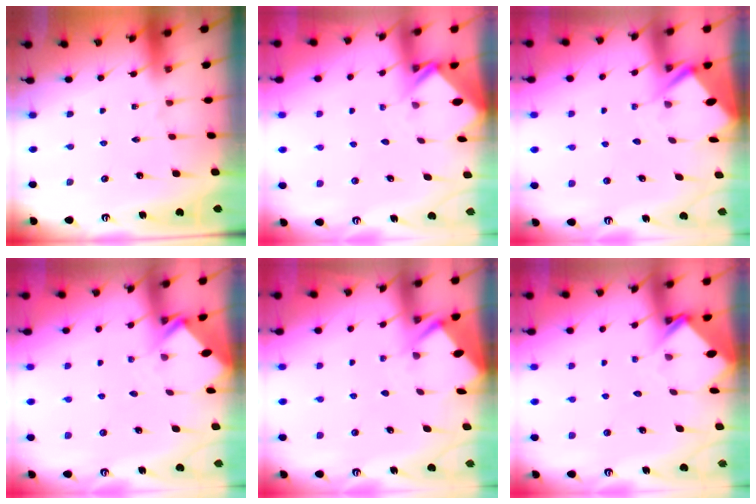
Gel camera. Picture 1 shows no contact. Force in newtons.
{"total": 2.6, "press": 2.6, "slide": 0.2}
{"total": 5.0, "press": 4.9, "slide": 0.2}
{"total": 2.5, "press": 2.5, "slide": 0.2}
{"total": 2.8, "press": 2.8, "slide": 0.4}
{"total": 3.8, "press": 3.8, "slide": 0.3}